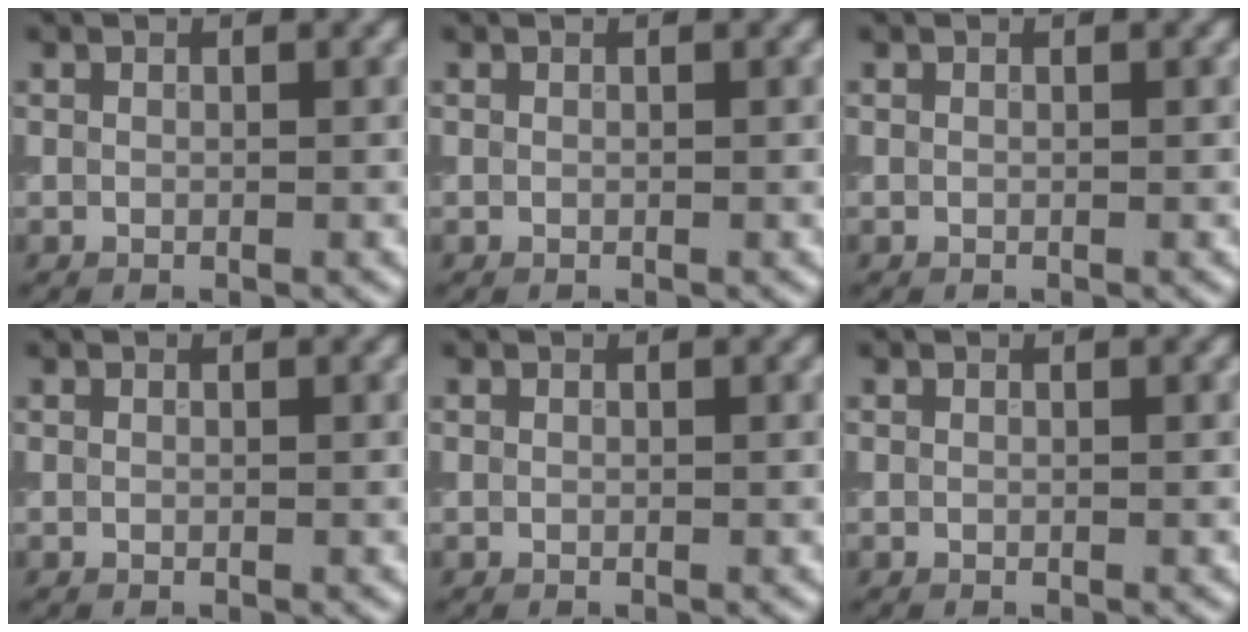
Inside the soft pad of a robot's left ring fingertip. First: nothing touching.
{"total": 0.0}
{"total": 0.0}
{"total": 0.0}
{"total": 0.0}
{"total": 0.0}